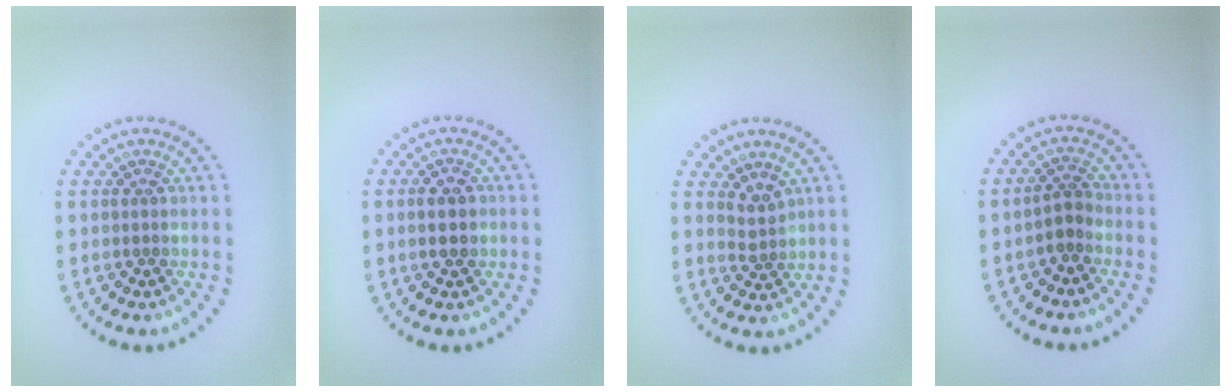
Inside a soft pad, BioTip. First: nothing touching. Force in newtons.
{"total": 2.0, "press": 2.0, "slide": 0.2}
{"total": 1.7, "press": 1.1, "slide": 1.3}
{"total": 1.6, "press": 1.2, "slide": 1.0}